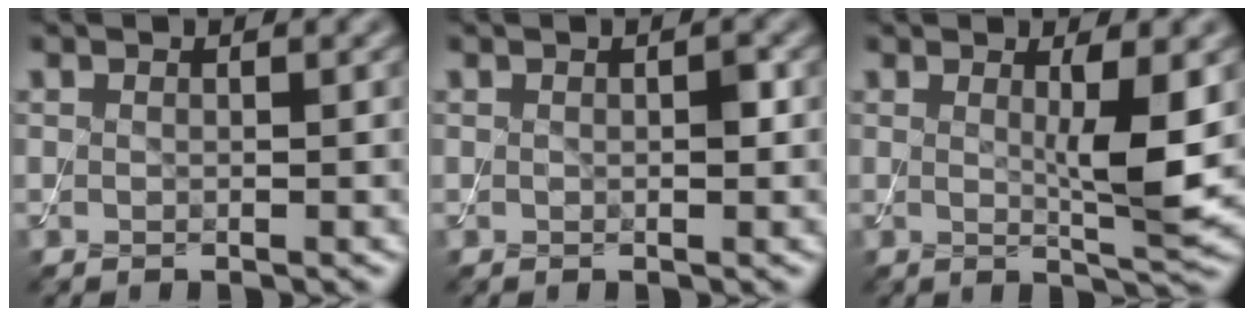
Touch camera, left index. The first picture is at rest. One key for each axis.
{"total": 1.0, "fx": 0.1, "fy": 0.4, "fz": 1.0, "tx": -0.016, "ty": -0.002, "tz": 0.002}
{"total": 4.4, "fx": 0.7, "fy": 0.6, "fz": 4.3, "tx": -0.065, "ty": -0.014, "tz": 0.012}